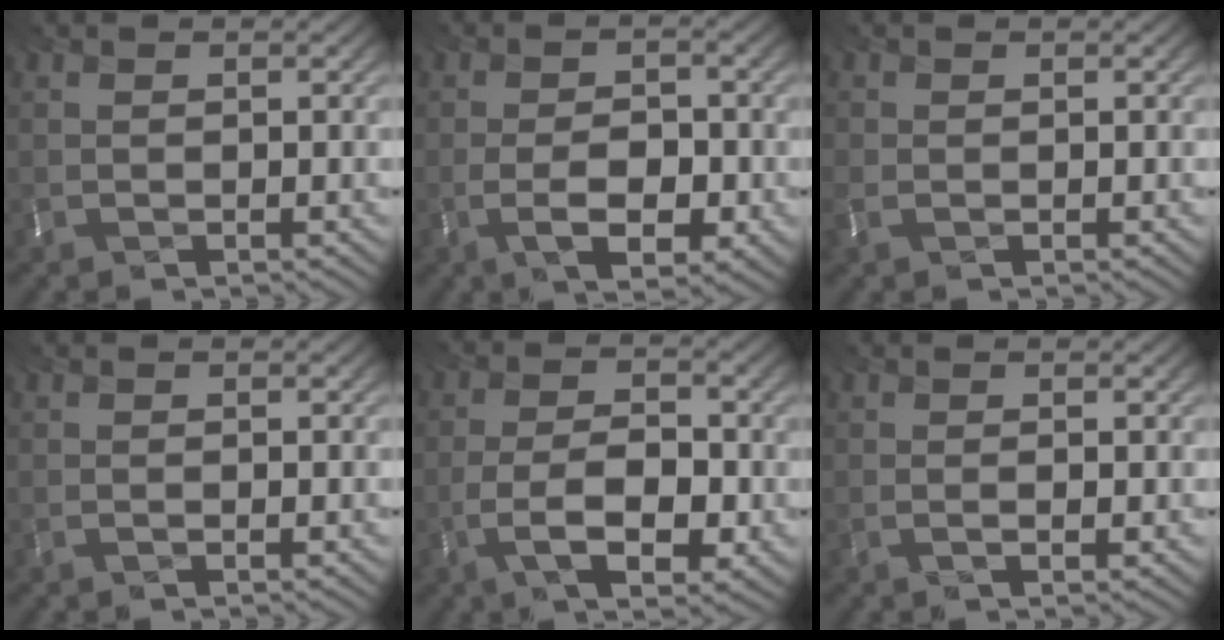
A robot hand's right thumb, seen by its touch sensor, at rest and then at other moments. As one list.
[{"total": 5.3, "force": [-2.6, 2.3, 4.0], "torque": [-0.059, -0.016, -0.053]}, {"total": 1.9, "force": [-0.5, 1.4, 1.2], "torque": [-0.040, -0.003, -0.019]}, {"total": 0.0}, {"total": 6.6, "force": [-3.2, 2.9, 5.0], "torque": [-0.081, -0.012, -0.066]}, {"total": 0.9, "force": [0.0, -0.3, 0.8], "torque": [-0.009, -0.003, -0.005]}]